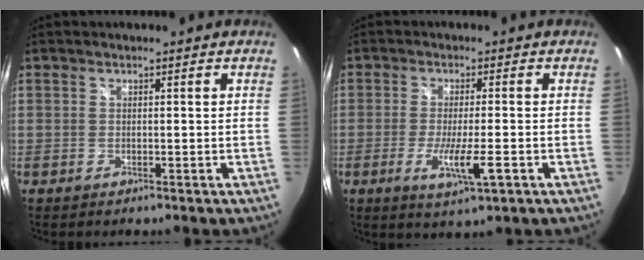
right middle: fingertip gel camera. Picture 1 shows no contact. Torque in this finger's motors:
{"motor_torque": [0.69, -0.61, 0.17, 0.09]}